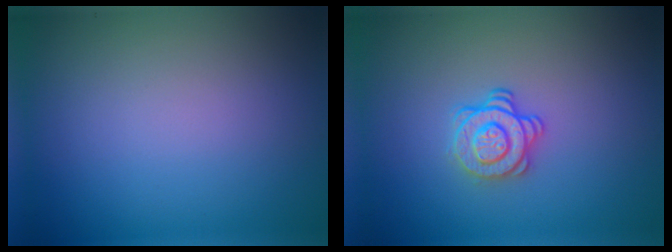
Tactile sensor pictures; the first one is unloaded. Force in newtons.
{"total": 2.4, "press": 2.0, "slide": 1.4}